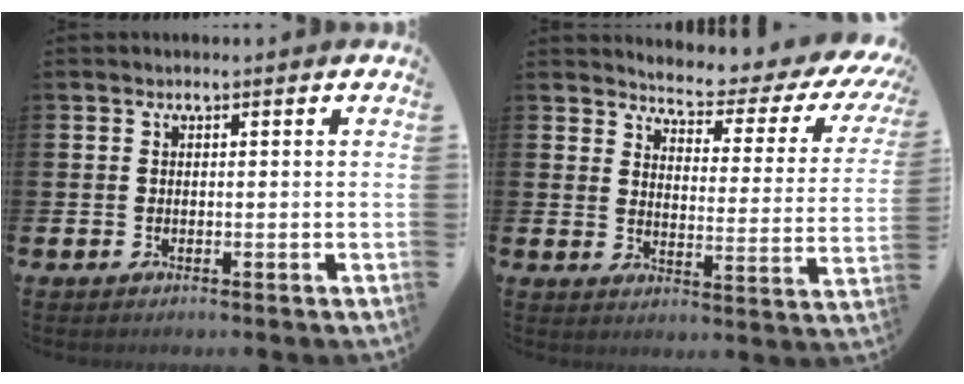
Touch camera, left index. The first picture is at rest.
{"total": 4.0, "force": [3.7, 0.8, 1.3], "torque": [-0.042, -0.037, 0.051]}